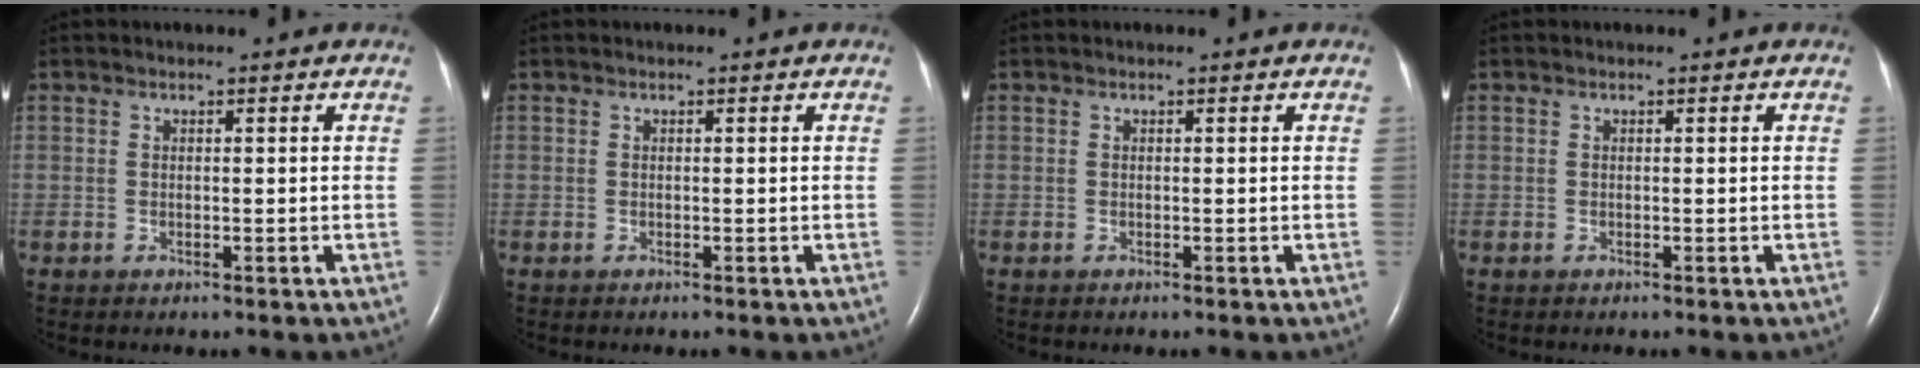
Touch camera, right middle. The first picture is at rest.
{"total": 0.0}
{"total": 0.0}
{"total": 0.0}